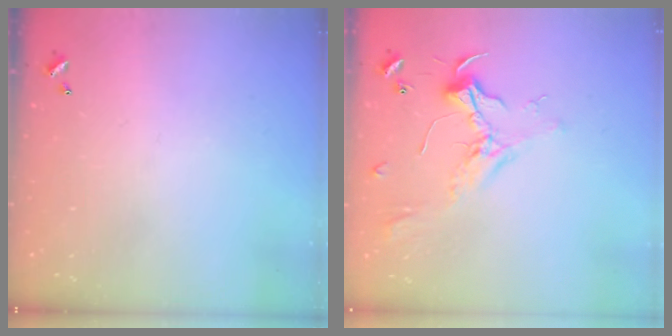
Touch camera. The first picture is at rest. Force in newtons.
{"total": 2.3, "press": 2.2, "slide": 0.7}